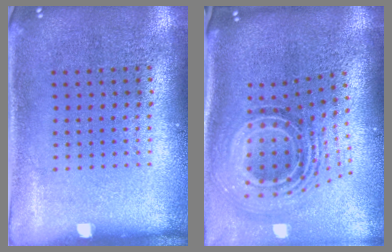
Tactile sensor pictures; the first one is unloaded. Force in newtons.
{"total": 2.2, "press": 1.6, "slide": 1.6}